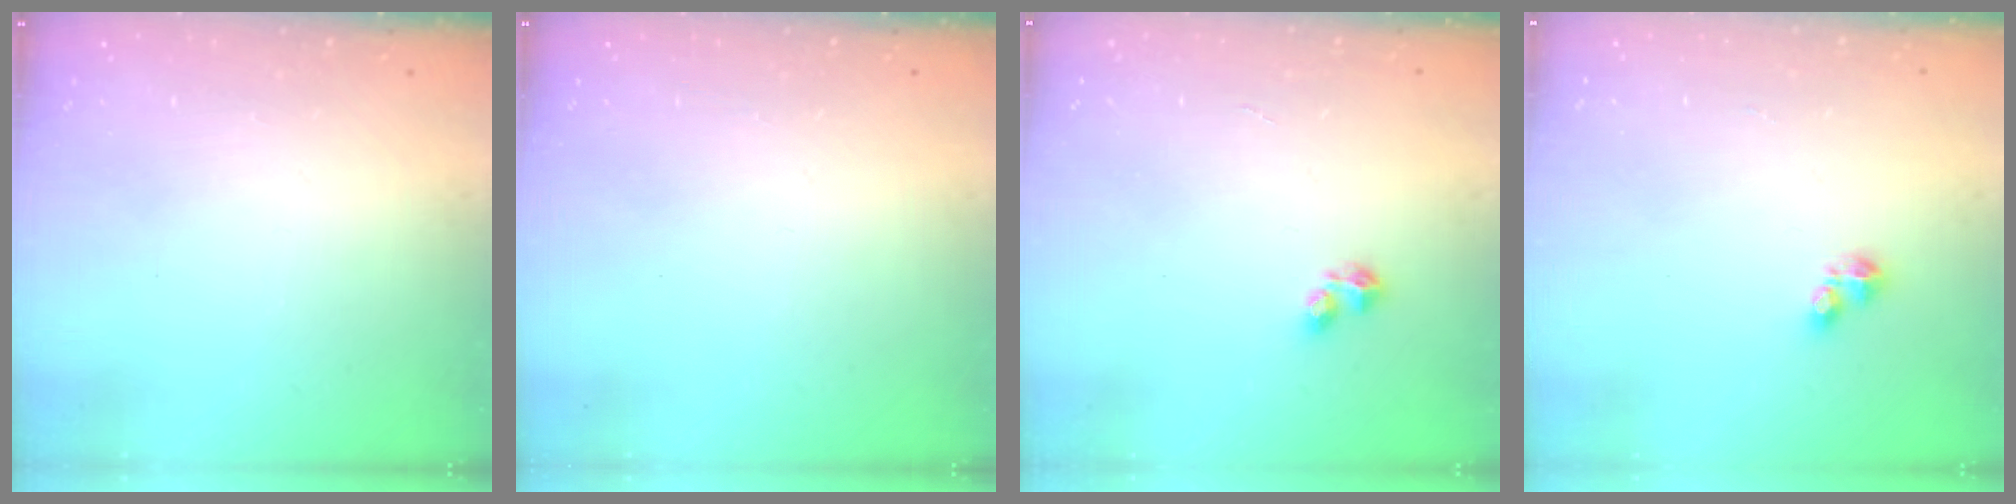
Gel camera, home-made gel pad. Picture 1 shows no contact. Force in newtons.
{"total": 0.0}
{"total": 2.9, "press": 2.8, "slide": 0.5}
{"total": 3.9, "press": 3.8, "slide": 0.4}